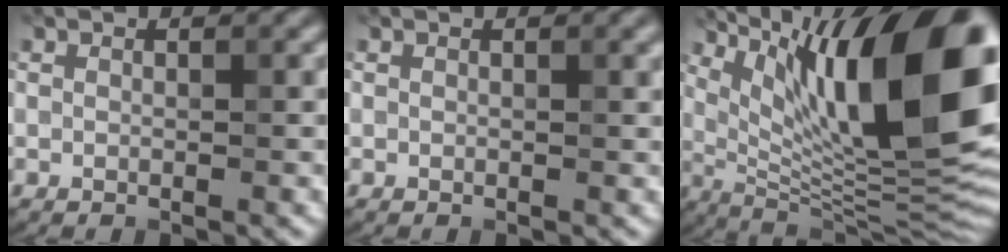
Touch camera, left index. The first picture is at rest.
{"total": 0.7, "force": [0.3, 0.2, 0.7], "torque": [-0.005, 0.003, 0.003]}
{"total": 18.1, "force": [7.0, 6.1, 15.5], "torque": [-0.223, 0.020, 0.124]}